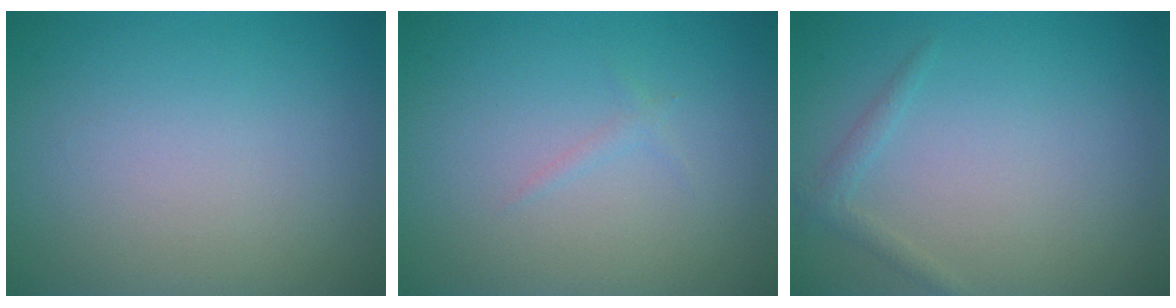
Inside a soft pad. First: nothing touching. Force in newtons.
{"total": 0.6, "press": 0.6, "slide": 0.1}
{"total": 1.1, "press": 1.1, "slide": 0.1}